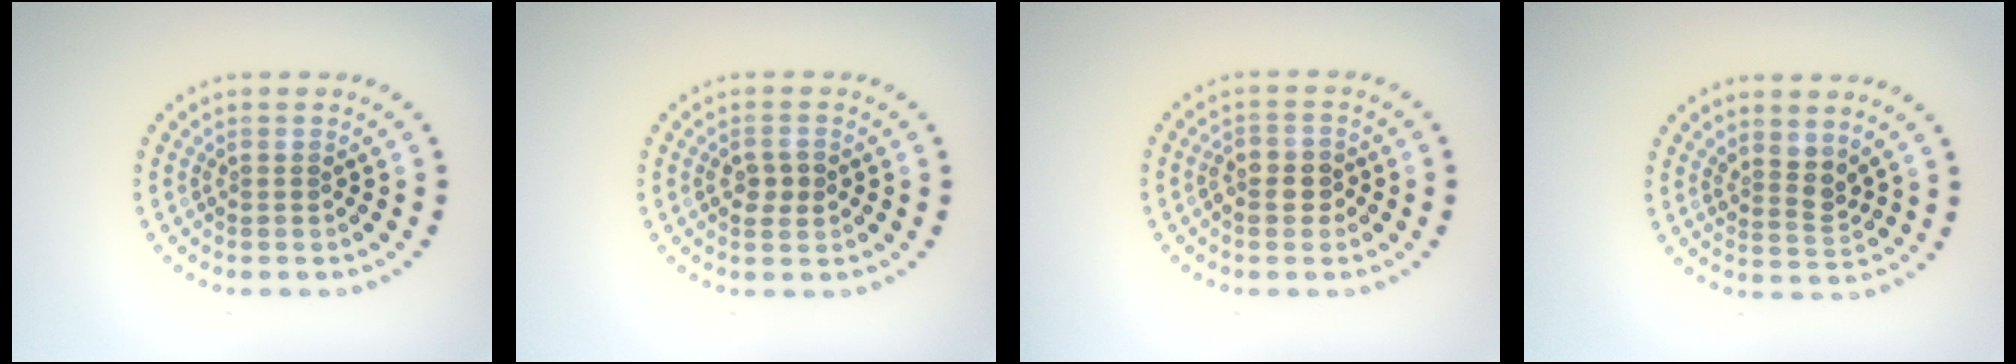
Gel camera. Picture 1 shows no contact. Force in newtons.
{"total": 1.9, "press": 1.9, "slide": 0.2}
{"total": 2.6, "press": 2.4, "slide": 0.7}
{"total": 2.2, "press": 1.7, "slide": 1.4}